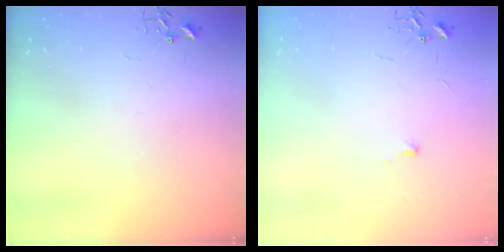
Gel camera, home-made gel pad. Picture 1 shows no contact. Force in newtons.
{"total": 3.4, "press": 3.4, "slide": 0.5}